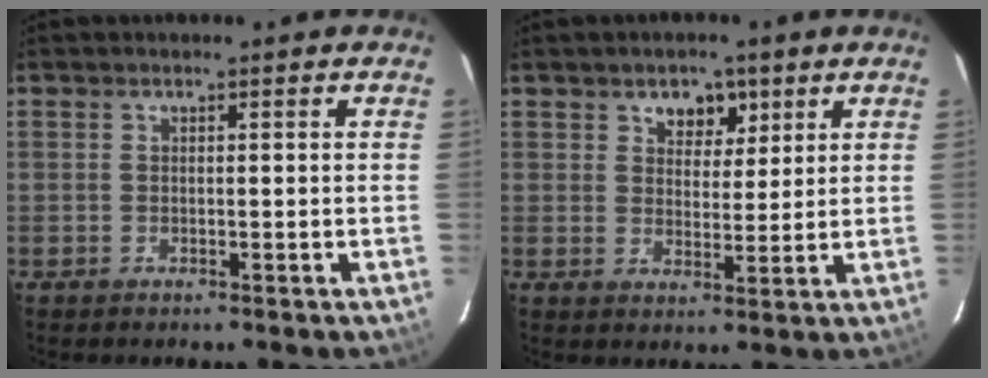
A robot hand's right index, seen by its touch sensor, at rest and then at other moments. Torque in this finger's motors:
{"motor_torque": [0.11, 0.07, 0.06, 0.03]}